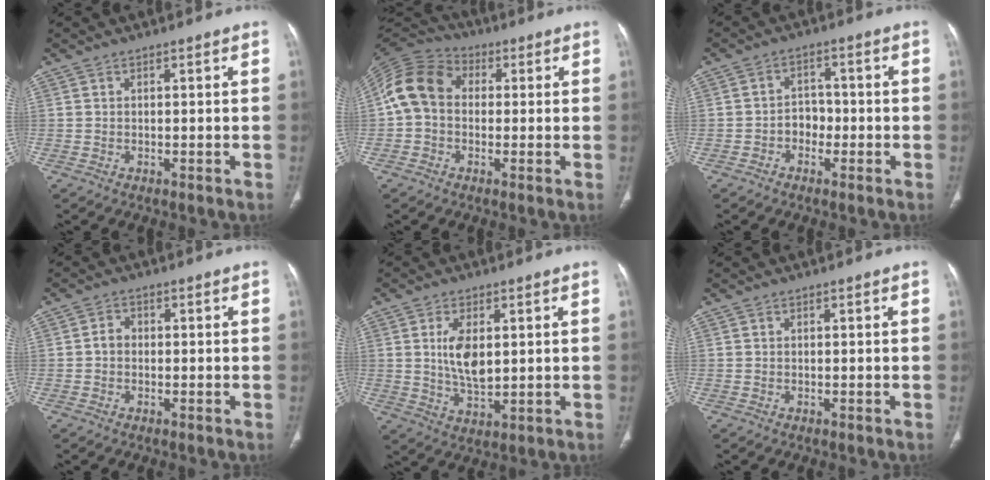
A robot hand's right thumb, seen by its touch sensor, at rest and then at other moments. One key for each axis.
{"total": 10.9, "fx": 0.5, "fy": 8.7, "fz": 6.6, "tx": -0.122, "ty": 0.032, "tz": -0.006}
{"total": 3.7, "fx": -1.4, "fy": 3.0, "fz": 1.6, "tx": -0.005, "ty": 0.017, "tz": -0.030}
{"total": 2.0, "fx": -0.3, "fy": 1.6, "fz": 1.1, "tx": -0.012, "ty": 0.009, "tz": -0.010}
{"total": 7.7, "fx": 1.6, "fy": 4.0, "fz": 6.4, "tx": -0.112, "ty": -0.013, "tz": 0.035}
{"total": 0.0}